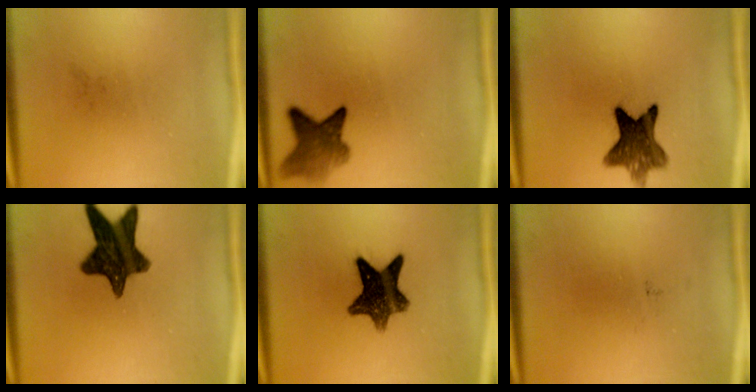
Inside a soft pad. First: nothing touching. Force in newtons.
{"total": 5.9}
{"total": 9.6}
{"total": 12.9}
{"total": 10.7}
{"total": 0.0}